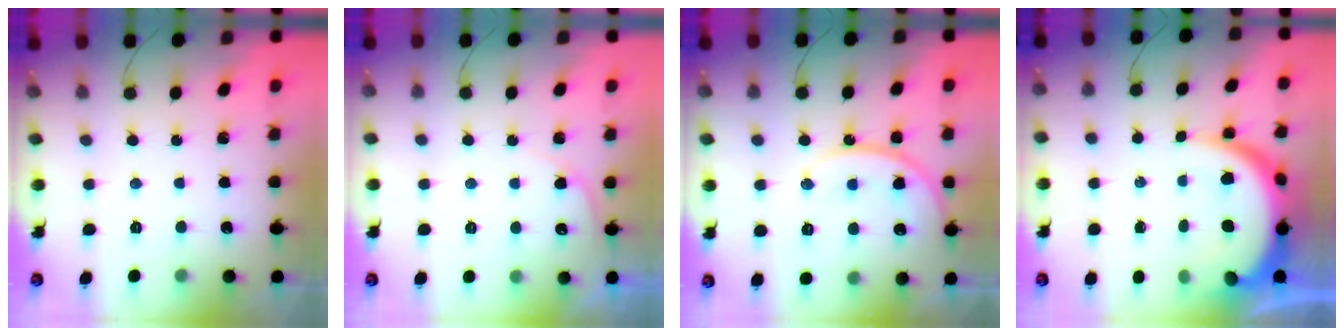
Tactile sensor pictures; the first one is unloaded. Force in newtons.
{"total": 3.8, "press": 3.8, "slide": 0.4}
{"total": 13.6, "press": 13.6, "slide": 0.9}
{"total": 10.2, "press": 10.2, "slide": 1.0}